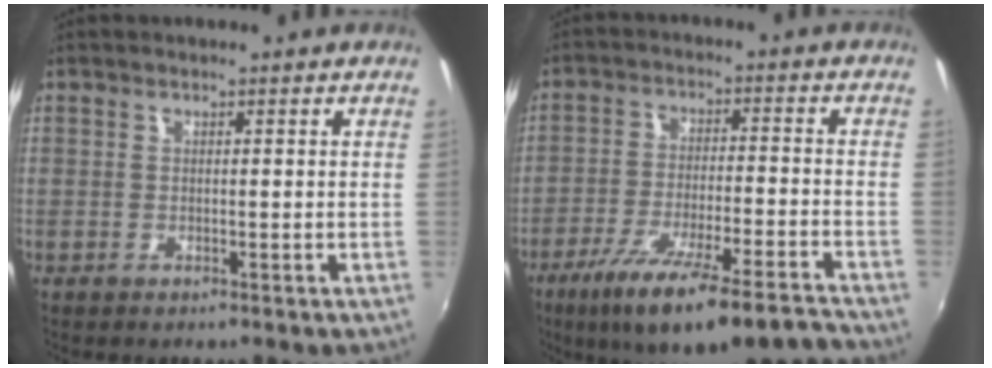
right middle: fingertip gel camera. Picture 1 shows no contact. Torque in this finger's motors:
{"motor_torque": [1.12, -1.02, 0.26, 0.11]}